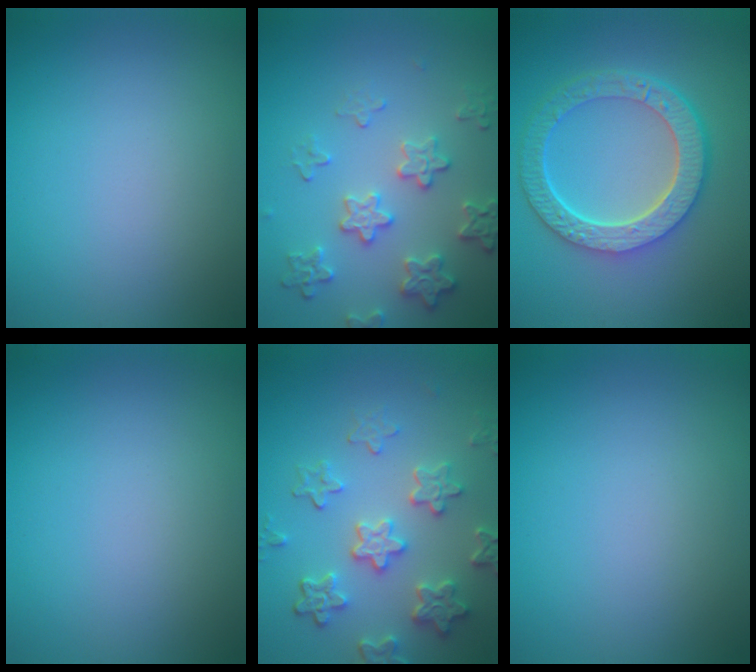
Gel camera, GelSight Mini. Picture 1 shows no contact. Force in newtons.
{"total": 3.9, "press": 3.4, "slide": 2.0}
{"total": 6.4, "press": 4.9, "slide": 4.0}
{"total": 0.0}
{"total": 5.4, "press": 4.3, "slide": 3.2}
{"total": 0.0}